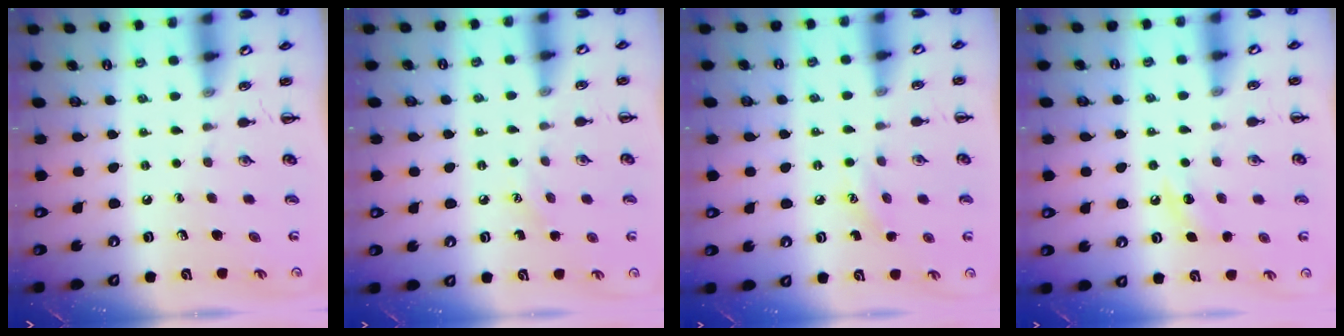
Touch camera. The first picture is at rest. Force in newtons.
{"total": 4.9, "press": 4.7, "slide": 1.3}
{"total": 6.6, "press": 6.4, "slide": 1.8}
{"total": 5.5, "press": 5.3, "slide": 1.6}